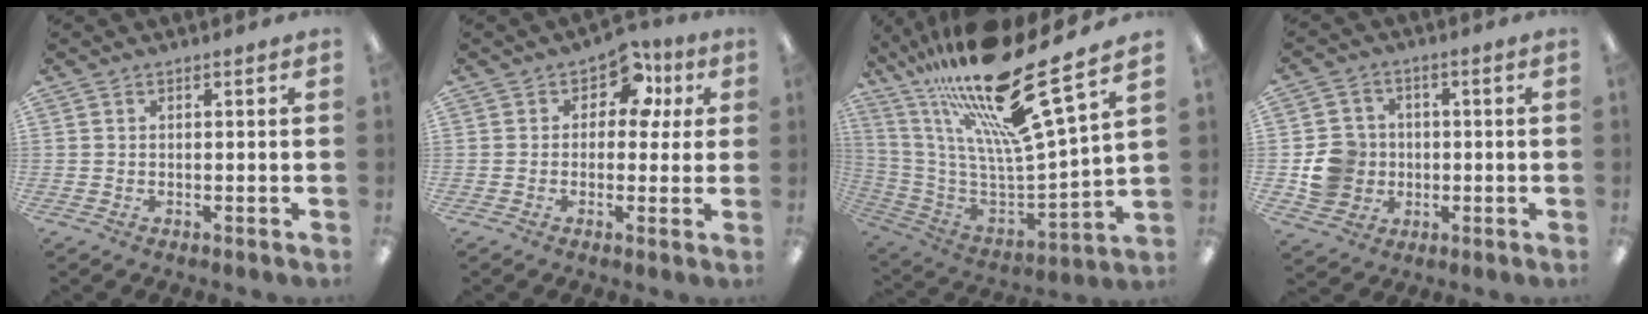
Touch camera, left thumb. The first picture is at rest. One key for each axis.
{"total": 8.6, "fx": 3.0, "fy": 6.1, "fz": 5.3, "tx": -0.065, "ty": -0.003, "tz": 0.050}
{"total": 25.6, "fx": 18.2, "fy": 4.0, "fz": 17.6, "tx": -0.301, "ty": -0.124, "tz": 0.291}
{"total": 9.2, "fx": -1.2, "fy": 8.8, "fz": 2.6, "tx": -0.051, "ty": 0.016, "tz": -0.013}